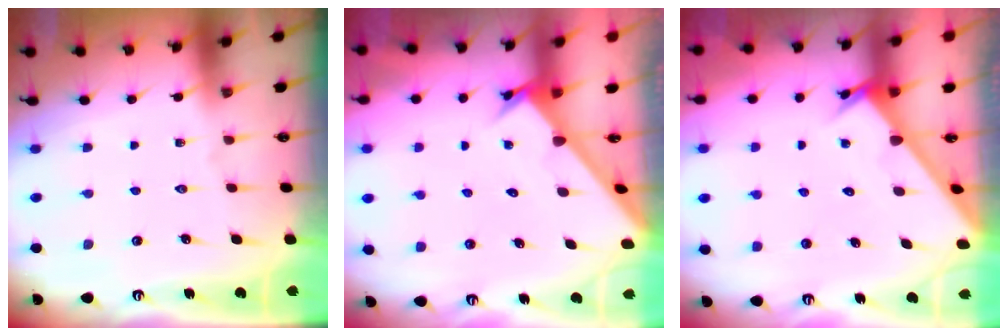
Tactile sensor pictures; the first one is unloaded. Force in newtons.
{"total": 2.6, "press": 2.6, "slide": 0.3}
{"total": 3.8, "press": 3.8, "slide": 0.3}